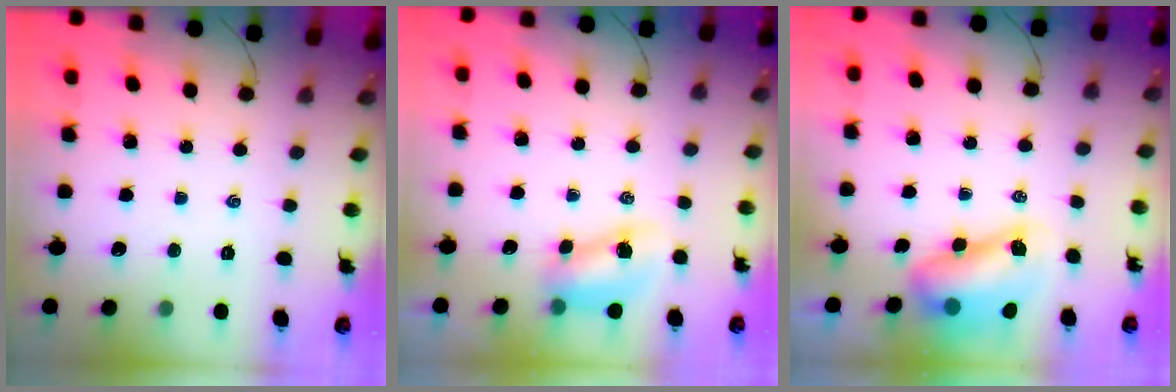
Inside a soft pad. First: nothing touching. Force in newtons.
{"total": 7.6, "press": 7.5, "slide": 1.0}
{"total": 8.9, "press": 8.6, "slide": 2.2}